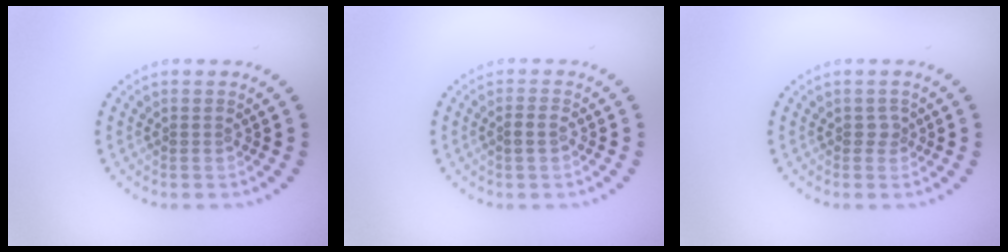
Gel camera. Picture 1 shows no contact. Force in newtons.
{"total": 1.2, "press": 1.2, "slide": 0.3}
{"total": 1.0, "press": 0.7, "slide": 0.6}